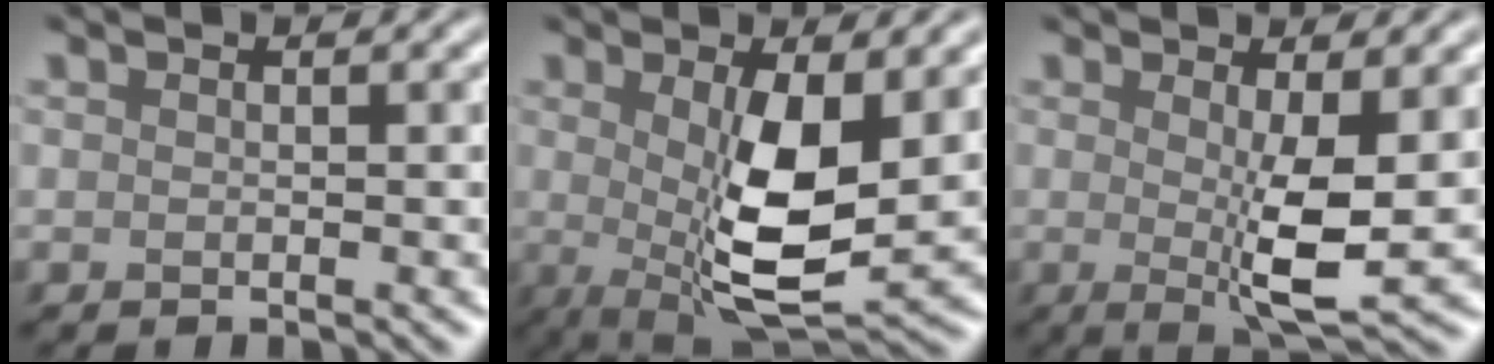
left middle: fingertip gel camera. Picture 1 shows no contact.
{"total": 8.1, "force": [0.2, 2.5, 7.6], "torque": [-0.139, -0.016, 0.009]}
{"total": 5.1, "force": [0.0, 0.9, 5.0], "torque": [-0.084, -0.019, 0.004]}